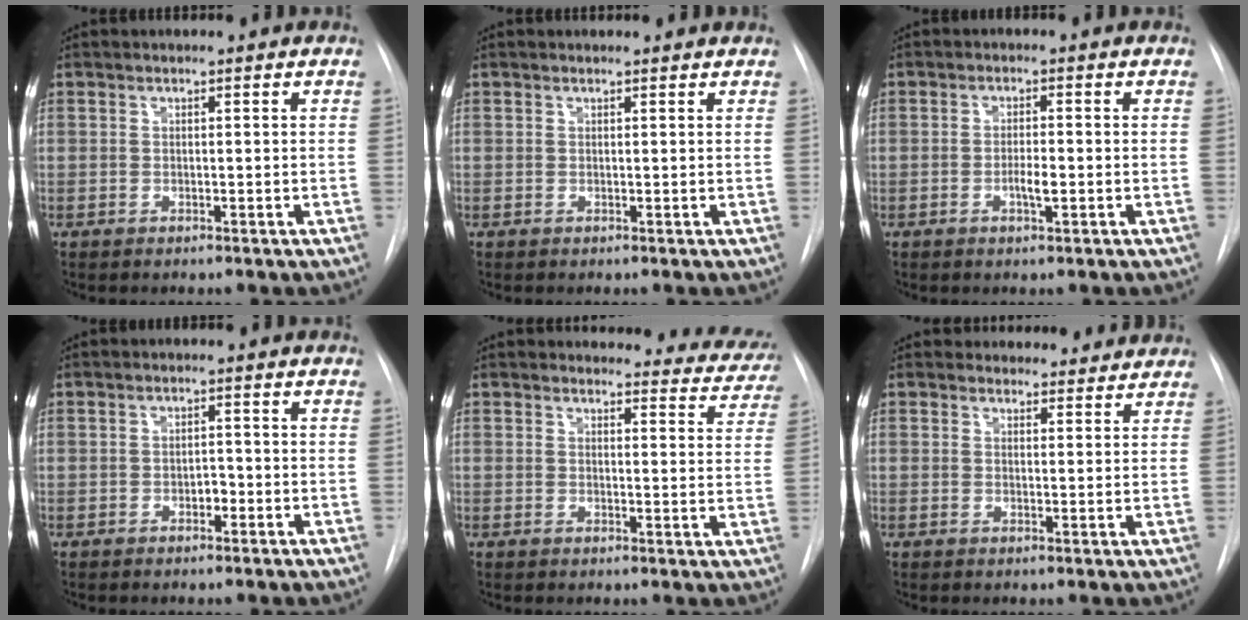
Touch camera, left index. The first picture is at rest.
{"total": 2.2, "force": [2.1, 0.4, 0.2], "torque": [-0.011, 0.011, 0.021]}
{"total": 2.4, "force": [-0.7, 0.5, 2.3], "torque": [-0.041, 0.000, -0.013]}
{"total": 1.7, "force": [-0.7, 1.0, 1.2], "torque": [-0.015, 0.005, -0.012]}
{"total": 13.6, "force": [13.1, 3.5, 0.8], "torque": [0.037, -0.052, 0.114]}
{"total": 7.5, "force": [7.0, 2.7, 0.1], "torque": [0.027, 0.012, 0.067]}